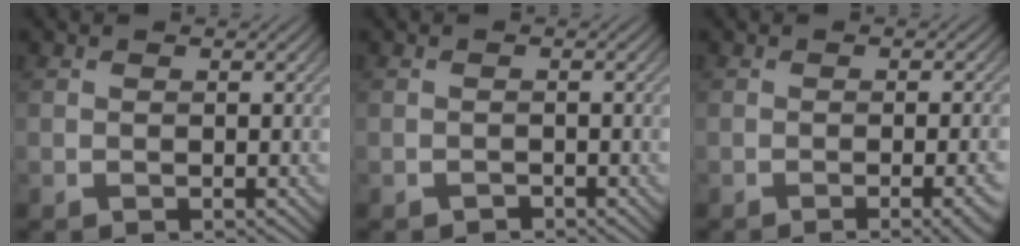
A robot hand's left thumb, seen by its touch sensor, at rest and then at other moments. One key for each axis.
{"total": 0.6, "fx": -0.6, "fy": 0.2, "fz": 0.1, "tx": 0.000, "ty": -0.001, "tz": -0.011}
{"total": 4.7, "fx": -1.9, "fy": 1.1, "fz": 4.2, "tx": -0.043, "ty": 0.006, "tz": -0.023}